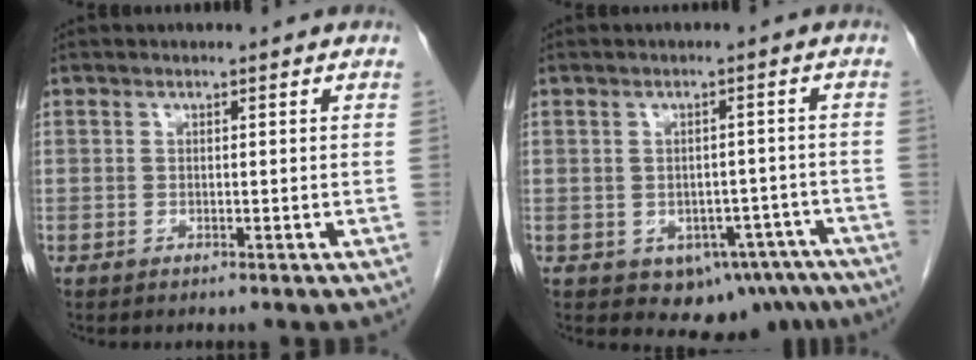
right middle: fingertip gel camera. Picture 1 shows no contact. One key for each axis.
{"total": 8.3, "fx": -5.3, "fy": 5.3, "fz": 3.6, "tx": -0.021, "ty": 0.018, "tz": -0.067}